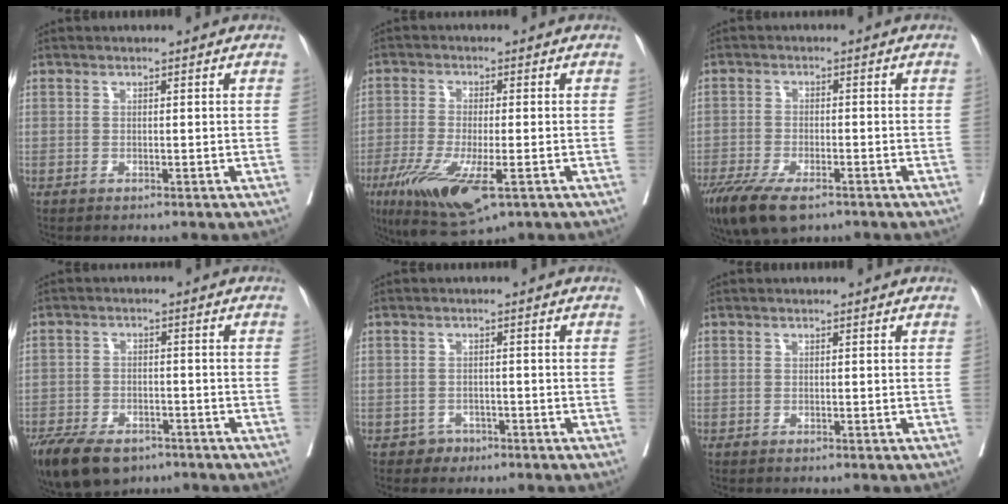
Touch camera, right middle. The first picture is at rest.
{"total": 11.8, "force": [-5.7, 3.2, 9.8], "torque": [-0.178, -0.030, -0.091]}
{"total": 10.8, "force": [-7.3, 3.9, 6.9], "torque": [-0.123, -0.018, -0.119]}
{"total": 11.3, "force": [-7.9, 5.5, 5.9], "torque": [-0.117, -0.007, -0.125]}
{"total": 1.7, "force": [-1.1, 1.3, 0.0], "torque": [0.003, 0.008, -0.017]}
{"total": 0.0}